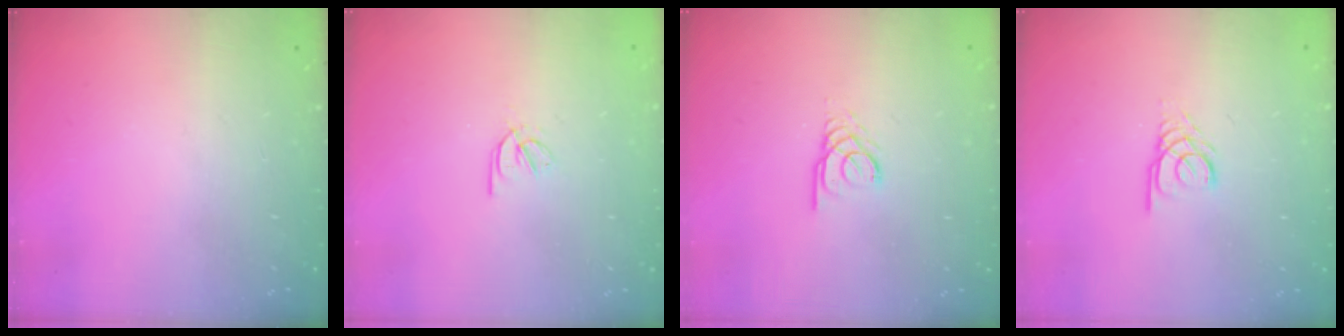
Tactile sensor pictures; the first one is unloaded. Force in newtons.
{"total": 2.3, "press": 2.2, "slide": 0.5}
{"total": 2.7, "press": 2.7, "slide": 0.1}
{"total": 2.5, "press": 2.5, "slide": 0.2}